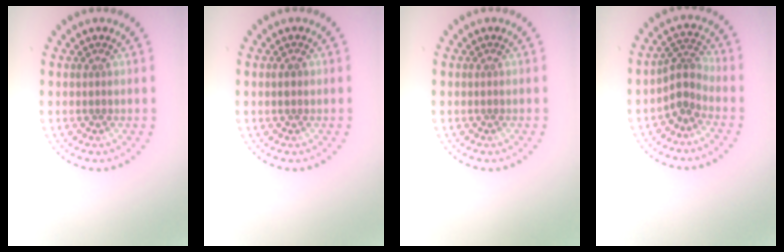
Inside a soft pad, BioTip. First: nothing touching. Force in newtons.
{"total": 0.9, "press": 0.9, "slide": 0.0}
{"total": 0.0}
{"total": 2.6, "press": 1.9, "slide": 1.7}